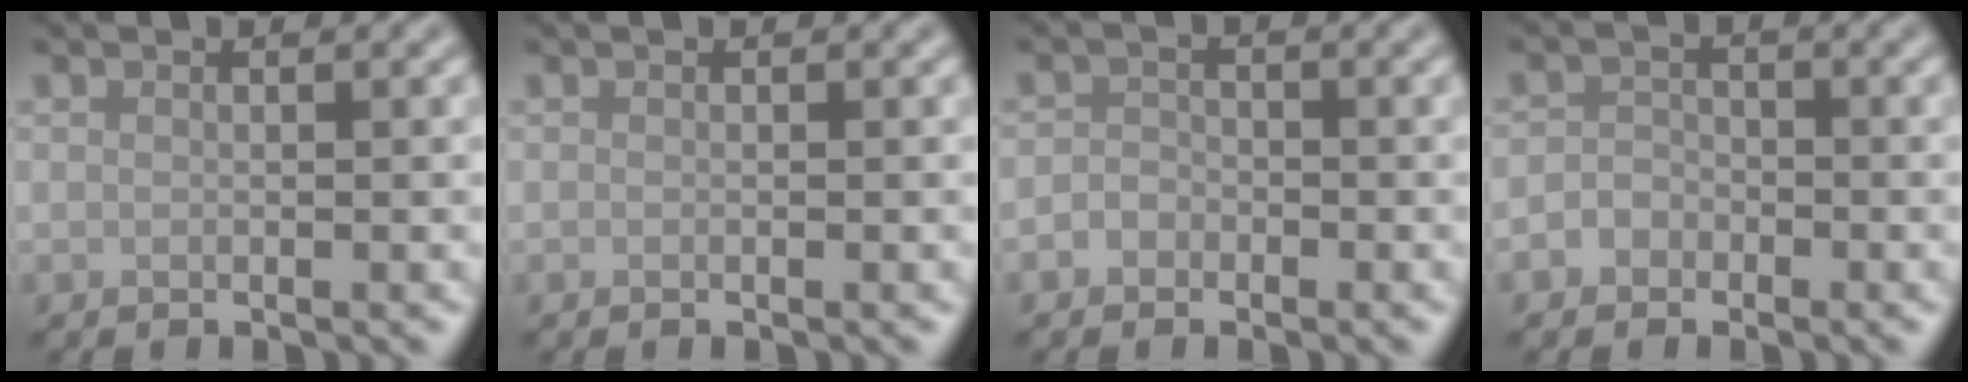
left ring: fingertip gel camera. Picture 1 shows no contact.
{"total": 0.0}
{"total": 1.3, "force": [-0.7, 1.1, 0.3], "torque": [0.000, 0.001, -0.016]}
{"total": 1.6, "force": [-0.9, 1.3, 0.3], "torque": [0.001, 0.003, -0.020]}